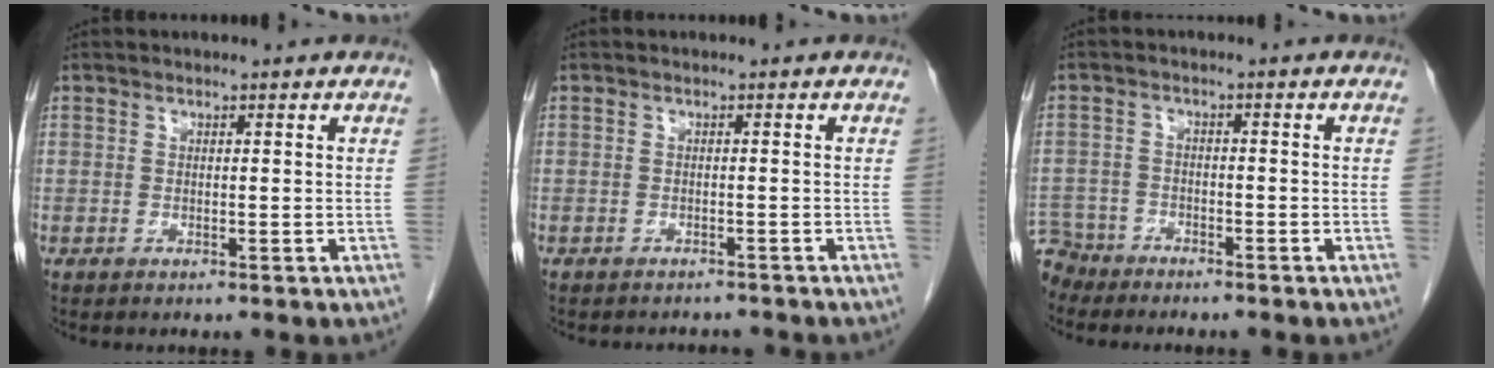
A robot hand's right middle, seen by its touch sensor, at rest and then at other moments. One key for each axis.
{"total": 4.0, "fx": -3.7, "fy": 1.3, "fz": 0.5, "tx": -0.003, "ty": 0.000, "tz": -0.046}
{"total": 5.2, "fx": -4.9, "fy": 1.9, "fz": -0.5, "tx": 0.016, "ty": -0.007, "tz": -0.092}